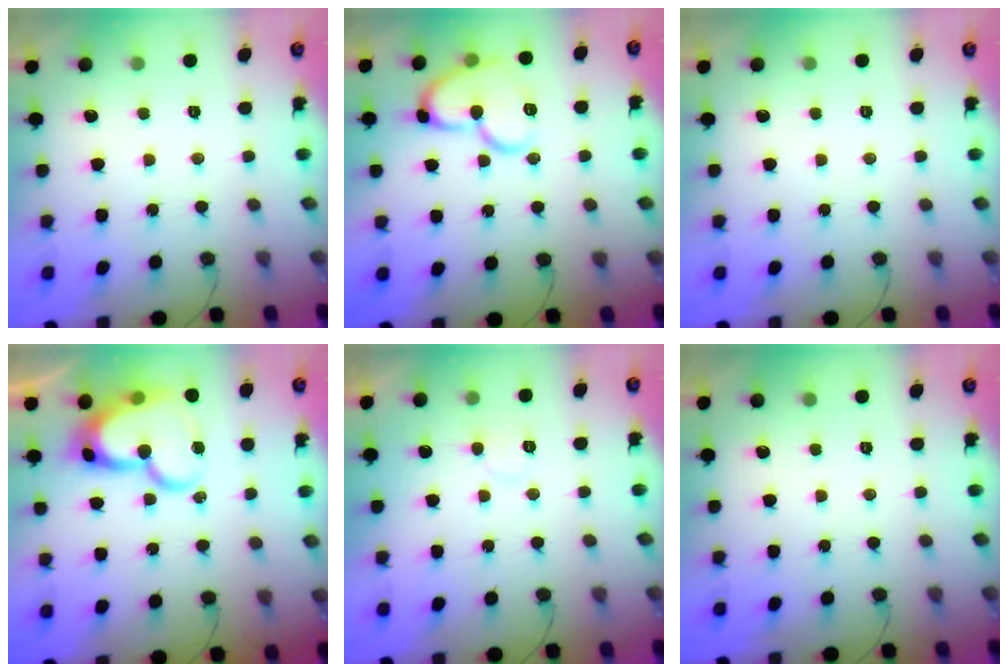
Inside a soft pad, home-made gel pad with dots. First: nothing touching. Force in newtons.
{"total": 15.4, "press": 15.3, "slide": 1.4}
{"total": 0.0}
{"total": 20.3, "press": 20.2, "slide": 2.0}
{"total": 5.6, "press": 5.6, "slide": 0.7}
{"total": 0.0}